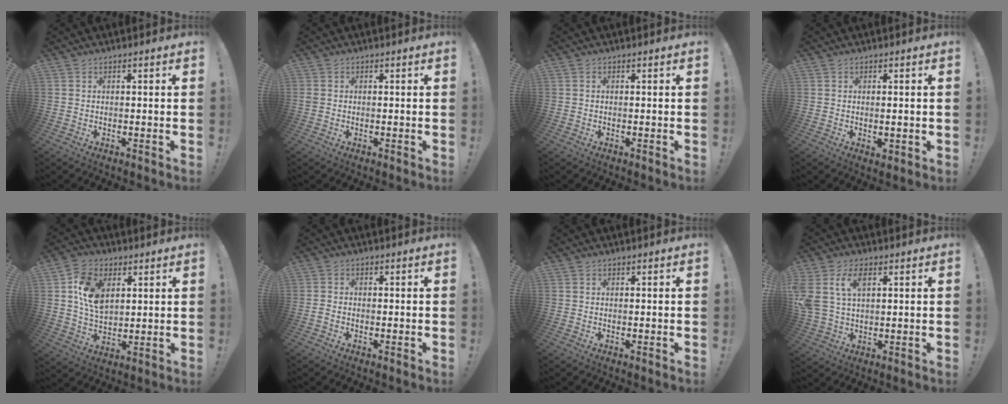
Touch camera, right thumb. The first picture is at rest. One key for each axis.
{"total": 1.1, "fx": -0.1, "fy": 1.0, "fz": 0.5, "tx": -0.011, "ty": 0.004, "tz": 0.001}
{"total": 0.0}
{"total": 1.5, "fx": 0.1, "fy": 0.7, "fz": 1.3, "tx": -0.016, "ty": 0.001, "tz": 0.003}
{"total": 12.4, "fx": 4.3, "fy": 8.9, "fz": 7.6, "tx": -0.138, "ty": -0.003, "tz": 0.083}
{"total": 1.6, "fx": -0.9, "fy": 0.9, "fz": 1.0, "tx": -0.024, "ty": 0.007, "tz": -0.013}
{"total": 0.0}
{"total": 8.9, "fx": 3.5, "fy": 5.4, "fz": 6.2, "tx": -0.132, "ty": -0.002, "tz": 0.064}